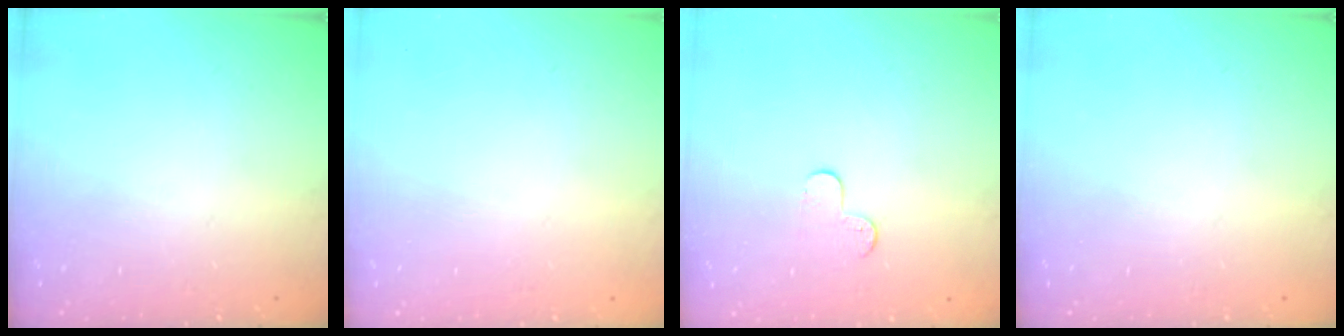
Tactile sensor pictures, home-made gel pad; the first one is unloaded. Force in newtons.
{"total": 0.8, "press": 0.8, "slide": 0.1}
{"total": 5.9, "press": 5.9, "slide": 0.5}
{"total": 0.0}